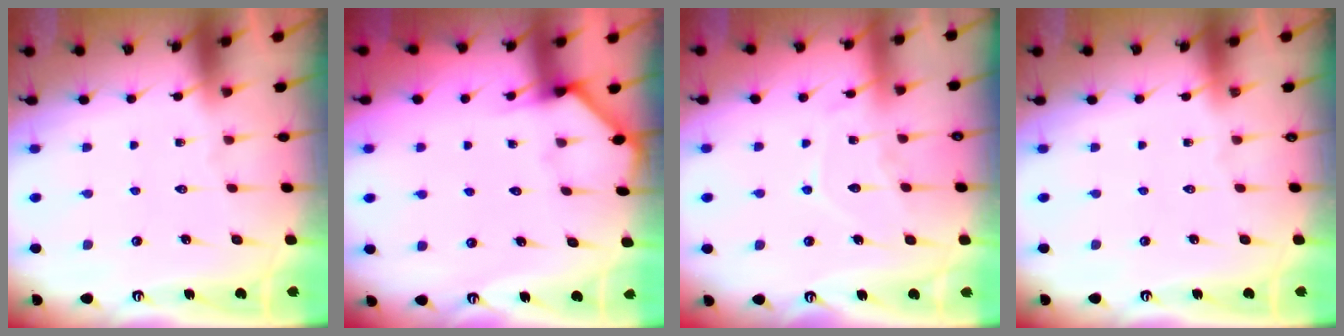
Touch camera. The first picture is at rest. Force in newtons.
{"total": 2.6, "press": 2.6, "slide": 0.2}
{"total": 9.4, "press": 9.4, "slide": 0.9}
{"total": 0.0}